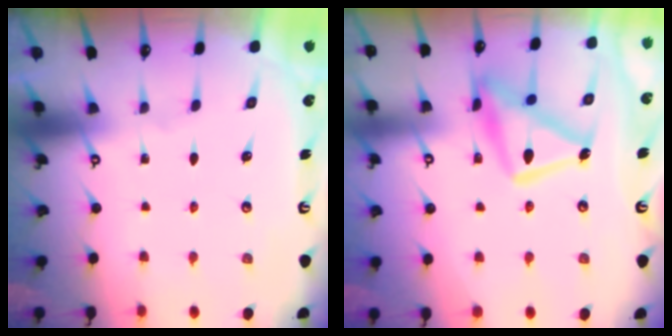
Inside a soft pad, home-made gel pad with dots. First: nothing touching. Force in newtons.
{"total": 14.8, "press": 14.8, "slide": 1.0}